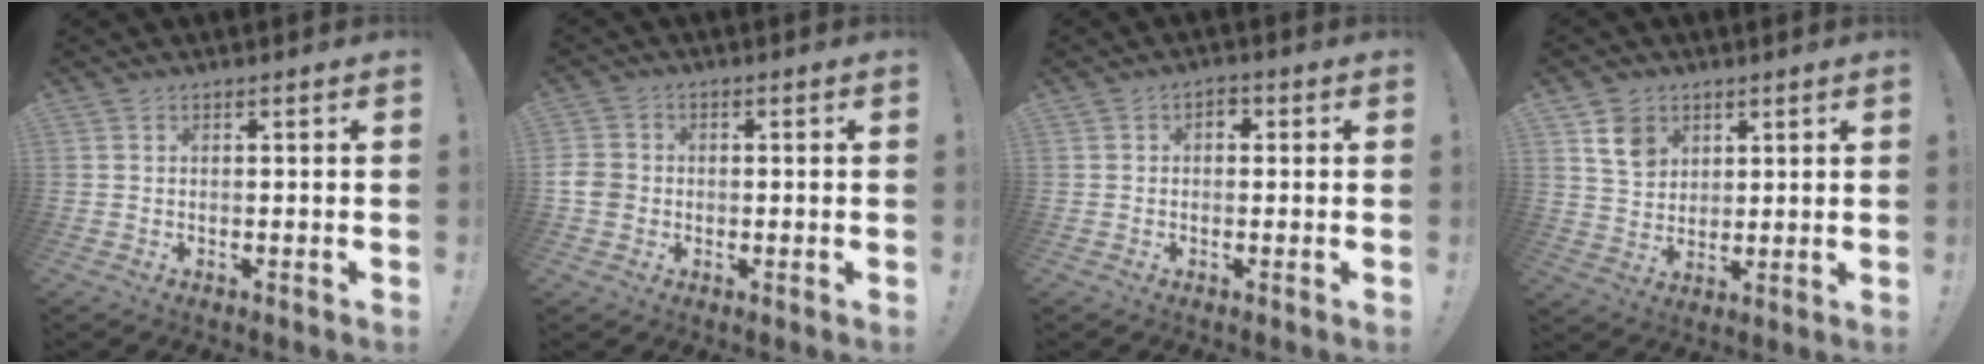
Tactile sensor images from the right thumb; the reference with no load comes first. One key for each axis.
{"total": 5.3, "fx": -1.1, "fy": 4.6, "fz": 2.2, "tx": -0.053, "ty": 0.011, "tz": -0.021}
{"total": 2.2, "fx": -0.4, "fy": 1.7, "fz": 1.3, "tx": -0.018, "ty": 0.006, "tz": -0.010}
{"total": 8.3, "fx": 4.5, "fy": 6.4, "fz": 2.9, "tx": -0.030, "ty": -0.022, "tz": 0.085}